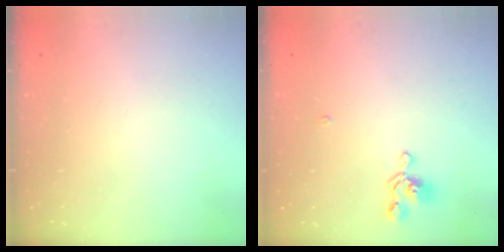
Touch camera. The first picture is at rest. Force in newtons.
{"total": 3.6, "press": 3.6, "slide": 0.3}